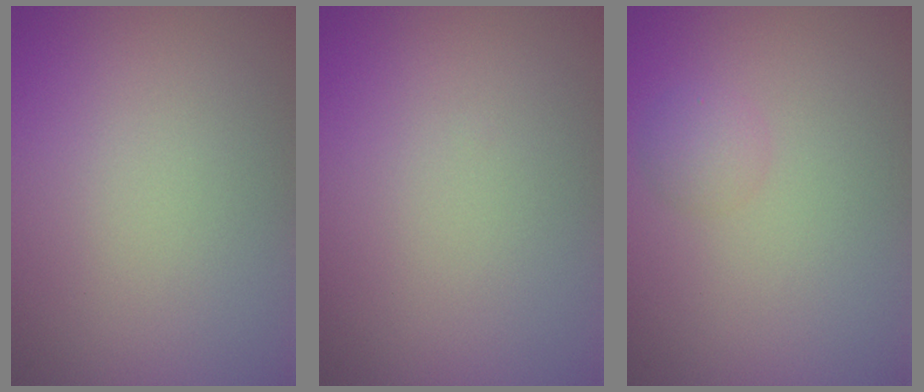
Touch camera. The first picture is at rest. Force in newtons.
{"total": 0.0}
{"total": 1.2, "press": 1.2, "slide": 0.1}